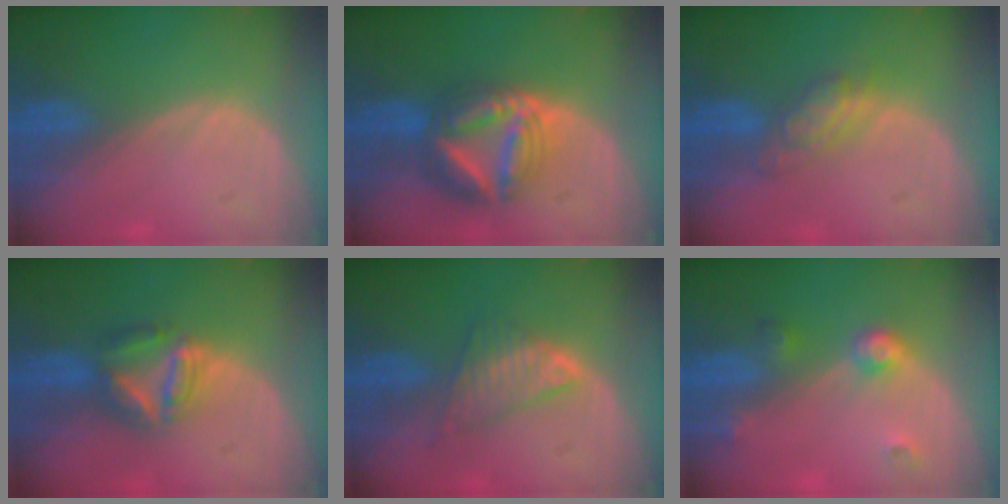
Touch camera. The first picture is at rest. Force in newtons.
{"total": 9.1, "press": 9.1, "slide": 0.8}
{"total": 5.4, "press": 4.7, "slide": 2.7}
{"total": 6.9, "press": 6.1, "slide": 3.1}
{"total": 4.9, "press": 4.9, "slide": 0.4}
{"total": 3.9, "press": 3.6, "slide": 1.4}